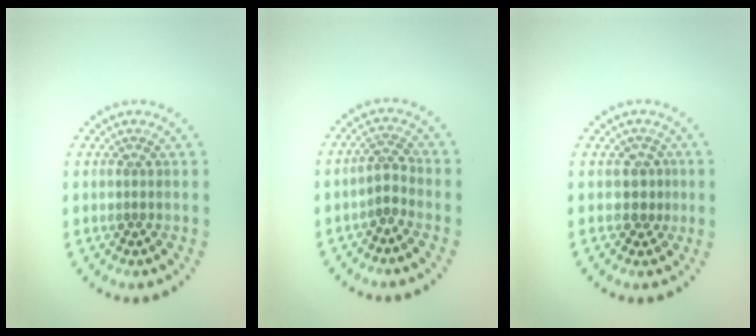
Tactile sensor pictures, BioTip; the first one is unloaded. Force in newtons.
{"total": 1.7, "press": 1.3, "slide": 1.1}
{"total": 1.7, "press": 1.3, "slide": 1.2}